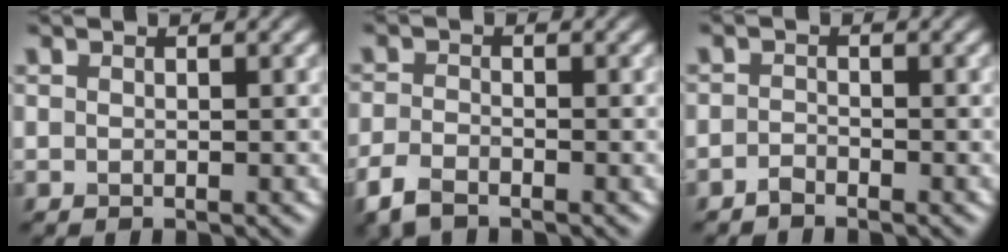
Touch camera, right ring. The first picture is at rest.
{"total": 2.8, "force": [-2.1, 1.0, 1.5], "torque": [-0.036, -0.007, -0.053]}
{"total": 0.9, "force": [-0.9, 0.3, 0.2], "torque": [-0.002, 0.002, -0.019]}